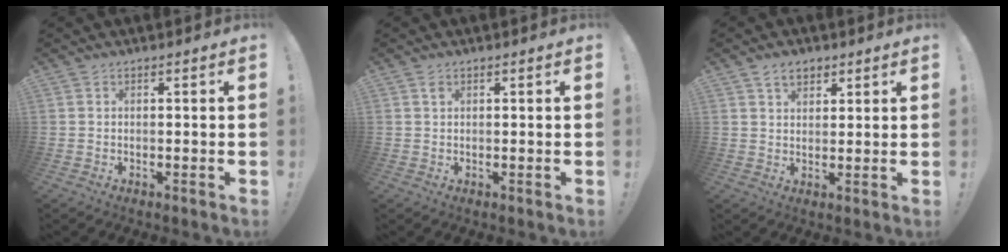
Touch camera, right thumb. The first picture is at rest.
{"total": 1.0, "force": [0.5, 0.5, 0.6], "torque": [-0.009, 0.000, 0.009]}
{"total": 4.9, "force": [2.9, 3.1, 2.5], "torque": [-0.042, -0.003, 0.053]}